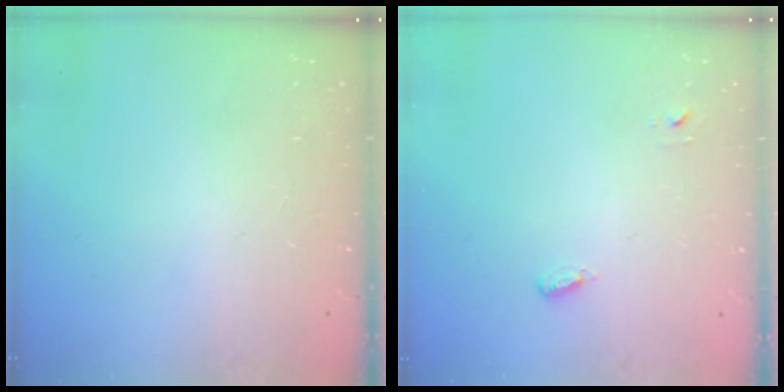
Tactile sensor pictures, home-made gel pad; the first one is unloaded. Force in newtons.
{"total": 3.2, "press": 2.9, "slide": 1.4}